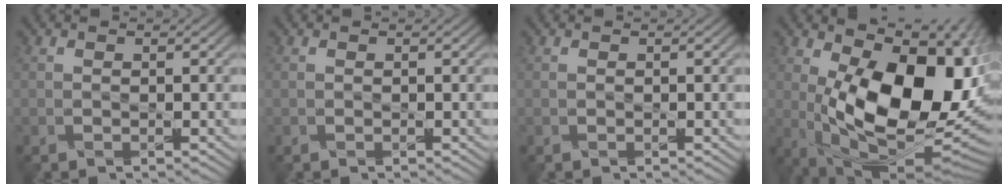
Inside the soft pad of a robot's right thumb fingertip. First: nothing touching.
{"total": 0.0}
{"total": 0.0}
{"total": 19.7, "force": [1.1, 10.7, 16.5], "torque": [-0.237, -0.026, 0.029]}